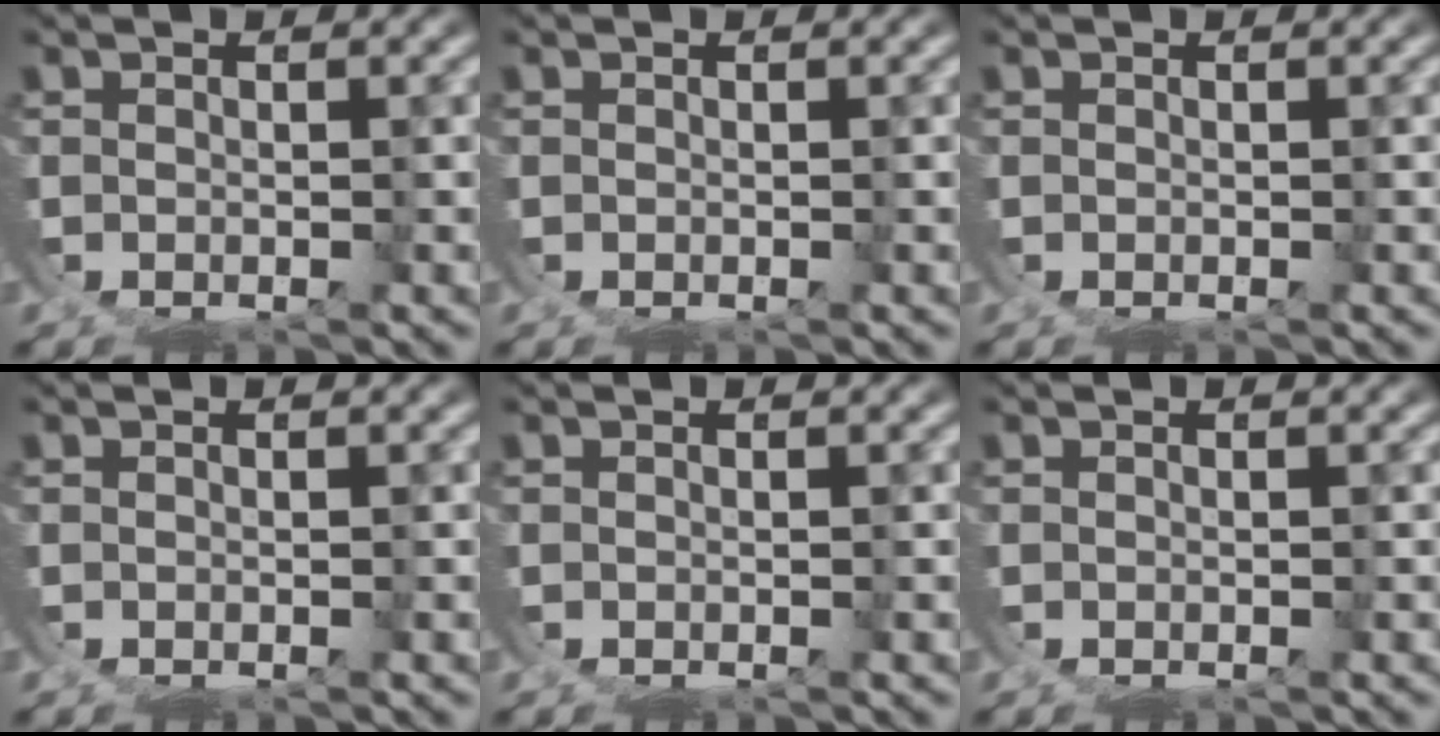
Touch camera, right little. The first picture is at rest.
{"total": 0.0}
{"total": 0.0}
{"total": 0.0}
{"total": 0.0}
{"total": 0.0}